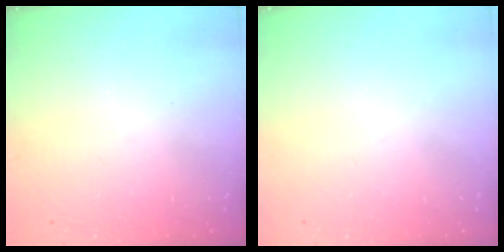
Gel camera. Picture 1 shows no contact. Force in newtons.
{"total": 0.0}